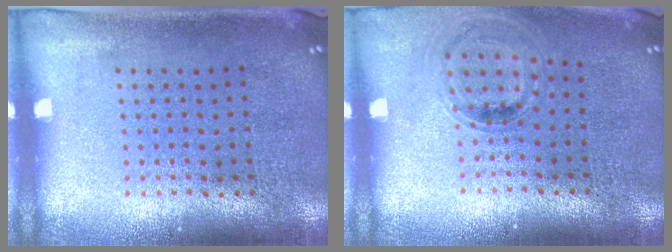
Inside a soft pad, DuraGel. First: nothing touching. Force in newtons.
{"total": 0.8, "press": 0.8, "slide": 0.1}